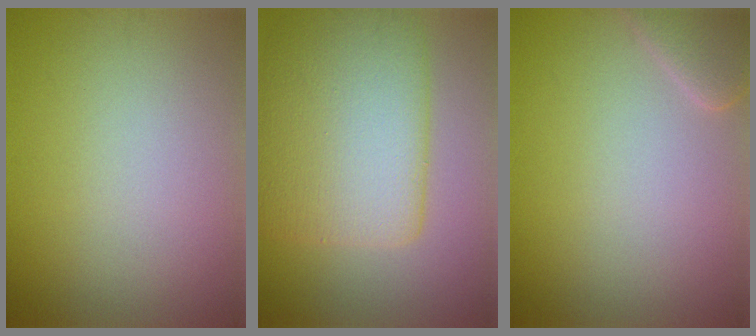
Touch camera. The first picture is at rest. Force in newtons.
{"total": 9.2, "press": 9.2, "slide": 0.6}
{"total": 2.6, "press": 2.6, "slide": 0.2}